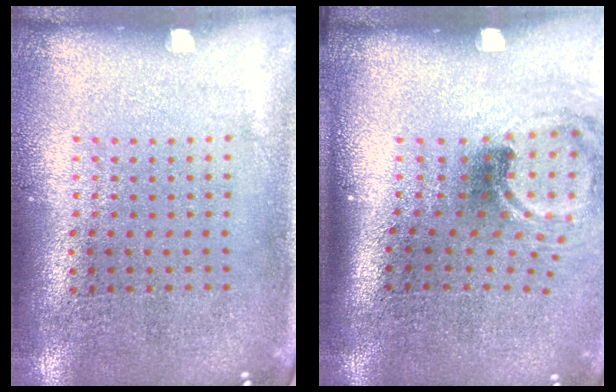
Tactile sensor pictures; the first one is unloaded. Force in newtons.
{"total": 1.9, "press": 1.2, "slide": 1.4}